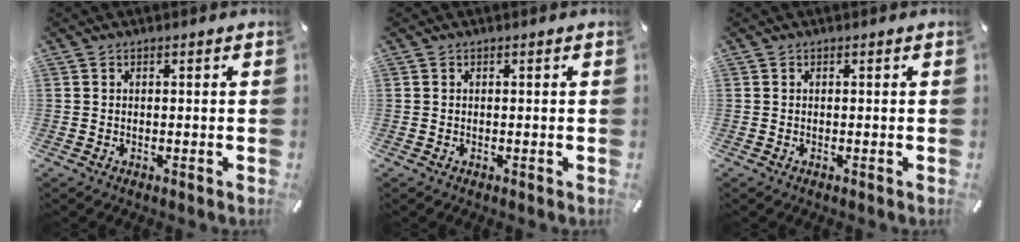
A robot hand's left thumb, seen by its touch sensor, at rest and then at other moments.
{"total": 0.0}
{"total": 0.0}